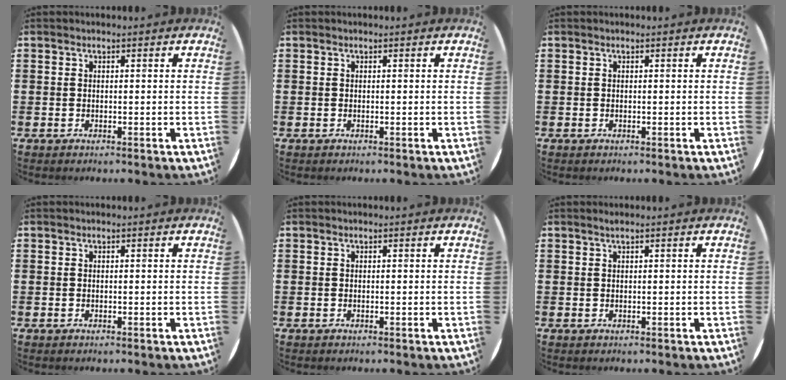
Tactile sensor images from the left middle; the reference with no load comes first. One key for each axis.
{"total": 0.0}
{"total": 0.0}
{"total": 0.0}
{"total": 0.0}
{"total": 0.6, "fx": 0.3, "fy": -0.1, "fz": 0.4, "tx": -0.005, "ty": -0.001, "tz": 0.007}